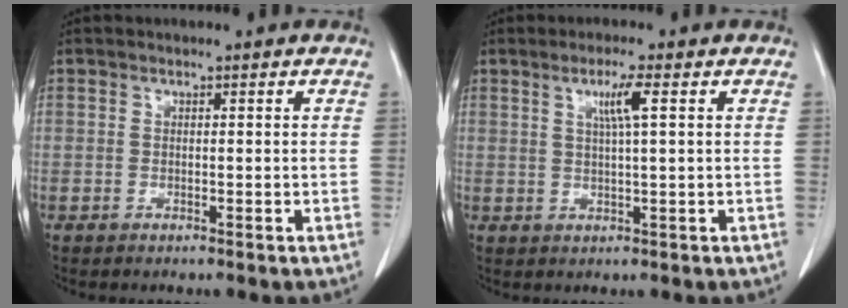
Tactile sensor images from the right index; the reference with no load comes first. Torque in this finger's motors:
{"motor_torque": [0.46, 0.09, 0.11, 0.07]}